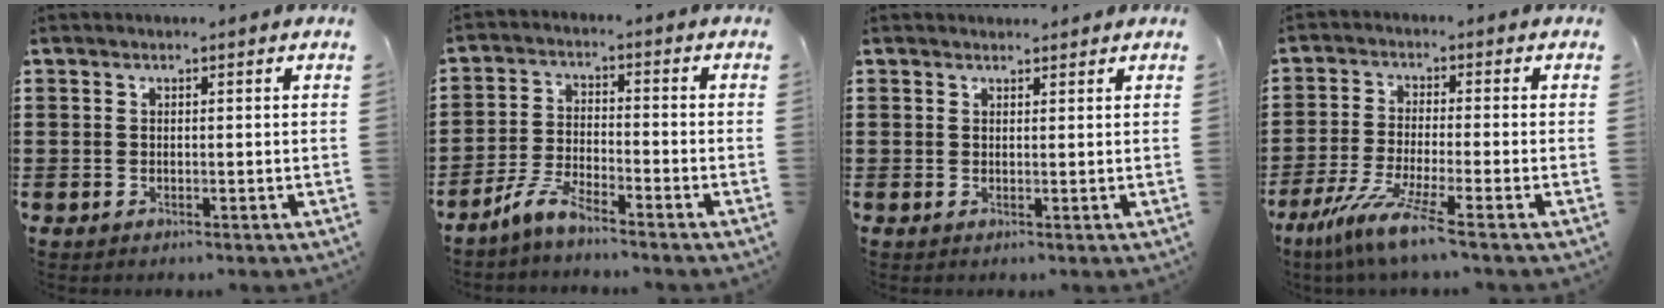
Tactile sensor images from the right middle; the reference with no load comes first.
{"total": 5.3, "force": [-4.5, 0.8, 2.6], "torque": [-0.071, -0.006, -0.094]}
{"total": 1.0, "force": [1.0, 0.3, -0.1], "torque": [0.006, -0.004, 0.018]}
{"total": 7.0, "force": [-5.1, -0.5, 4.7], "torque": [-0.112, -0.028, -0.102]}